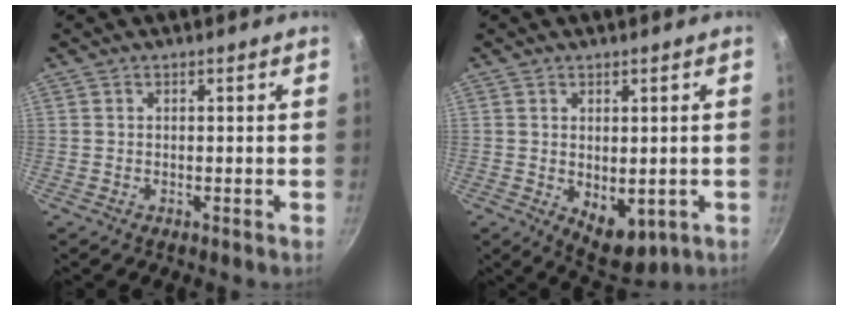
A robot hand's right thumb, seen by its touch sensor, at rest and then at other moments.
{"total": 6.7, "force": [-0.7, 4.1, 5.3], "torque": [-0.059, -0.015, 0.006]}